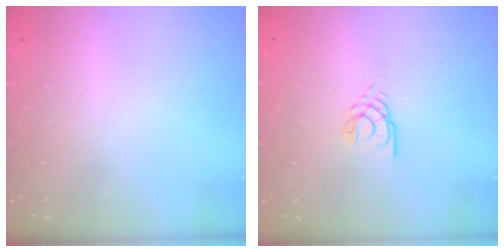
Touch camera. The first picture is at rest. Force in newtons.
{"total": 2.6, "press": 2.6, "slide": 0.3}